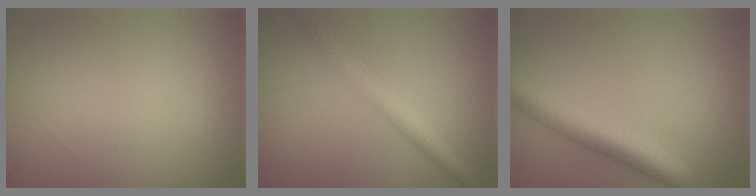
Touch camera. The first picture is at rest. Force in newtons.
{"total": 3.8, "press": 3.8, "slide": 0.0}
{"total": 5.5, "press": 5.5, "slide": 0.2}